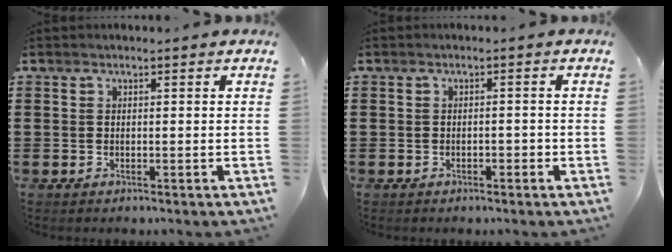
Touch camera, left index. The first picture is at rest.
{"total": 0.5, "force": [-0.3, 0.1, 0.4], "torque": [-0.009, -0.002, -0.005]}